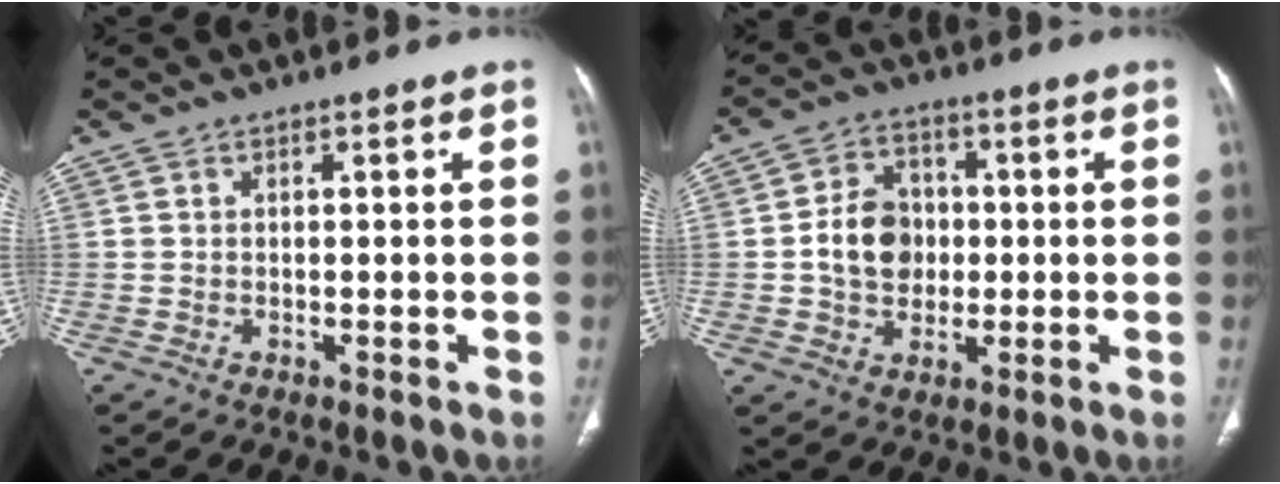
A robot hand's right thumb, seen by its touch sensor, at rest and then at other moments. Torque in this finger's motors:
{"motor_torque": [1.23, 1.55, 0.90, -0.64, 0.06]}